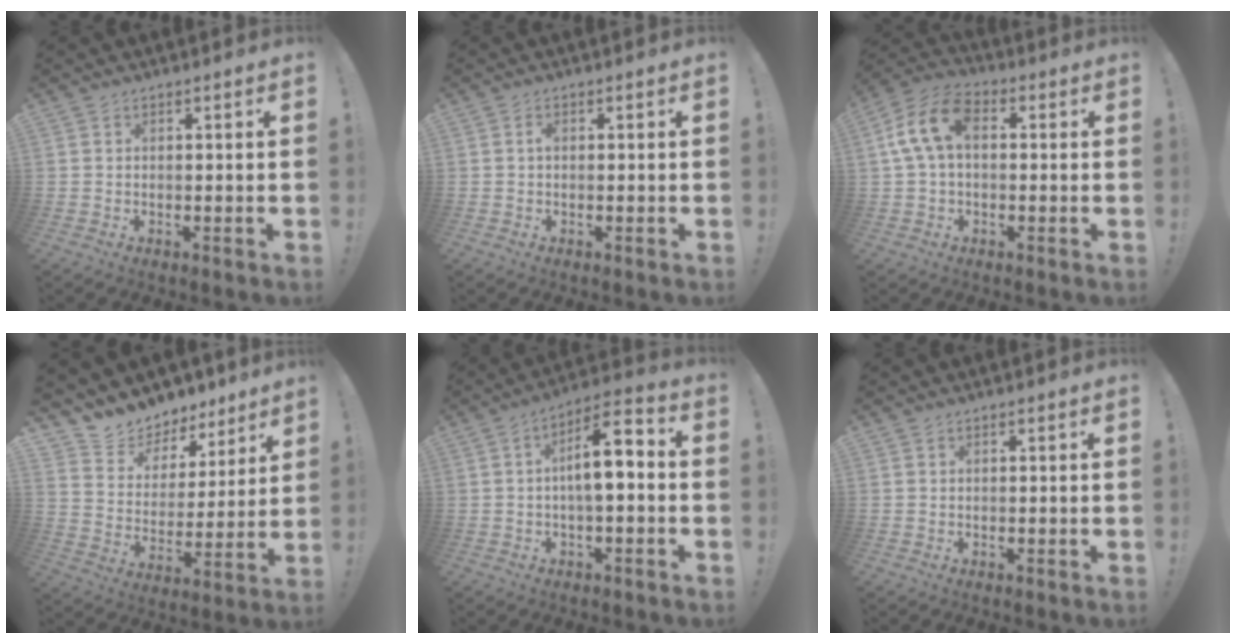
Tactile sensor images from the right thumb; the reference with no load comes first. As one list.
[{"total": 1.0, "force": [-0.1, 0.6, 0.8], "torque": [-0.022, 0.007, -0.002]}, {"total": 12.2, "force": [2.1, 7.4, 9.4], "torque": [-0.193, 0.010, 0.042]}, {"total": 8.7, "force": [7.3, 4.7, 0.3], "torque": [-0.021, -0.072, 0.136]}, {"total": 10.6, "force": [-0.2, 3.4, 10.1], "torque": [-0.150, 0.001, -0.006]}, {"total": 0.0}]